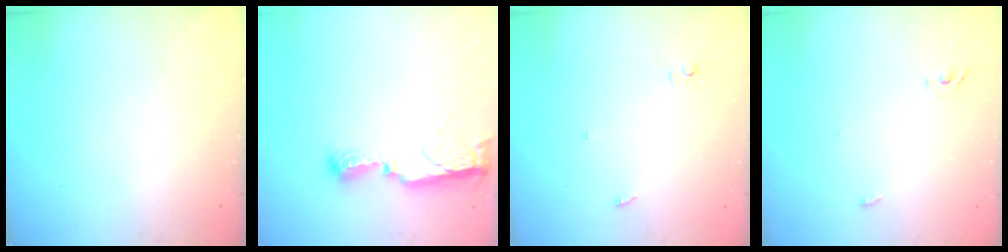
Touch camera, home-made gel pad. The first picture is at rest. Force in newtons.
{"total": 10.6, "press": 9.3, "slide": 5.2}
{"total": 2.4, "press": 2.4, "slide": 0.2}
{"total": 6.0, "press": 2.8, "slide": 5.3}